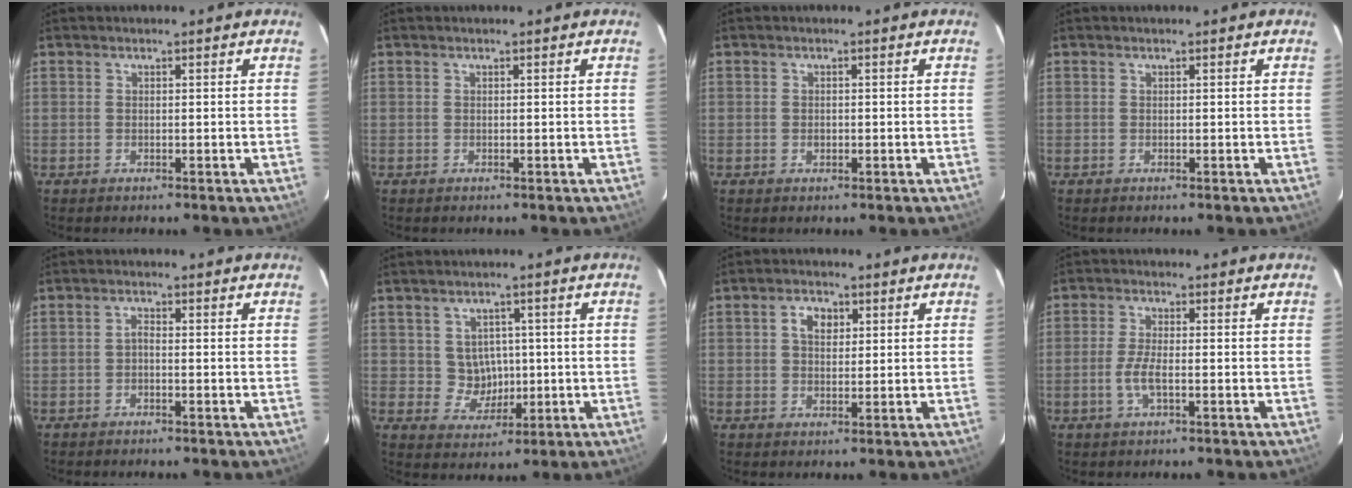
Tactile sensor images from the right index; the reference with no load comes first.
{"total": 0.0}
{"total": 1.1, "force": [-0.2, 0.9, 0.5], "torque": [-0.008, 0.002, -0.003]}
{"total": 0.0}
{"total": 1.0, "force": [-0.7, 0.3, 0.6], "torque": [-0.013, 0.005, -0.015]}
{"total": 5.2, "force": [0.5, 5.0, 1.2], "torque": [-0.027, 0.013, 0.021]}
{"total": 3.5, "force": [1.1, 2.8, 1.9], "torque": [-0.026, 0.012, 0.020]}
{"total": 4.0, "force": [-1.3, 0.8, 3.7], "torque": [-0.079, -0.002, -0.027]}